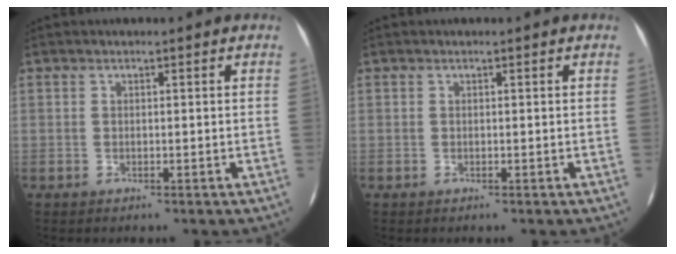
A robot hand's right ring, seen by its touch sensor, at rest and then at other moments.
{"total": 0.0}